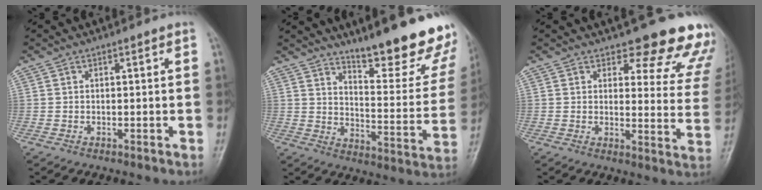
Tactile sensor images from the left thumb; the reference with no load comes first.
{"total": 20.5, "force": [15.0, 4.9, 13.1], "torque": [-0.140, -0.110, 0.208]}
{"total": 15.3, "force": [13.7, 4.7, 4.9], "torque": [0.003, -0.108, 0.135]}